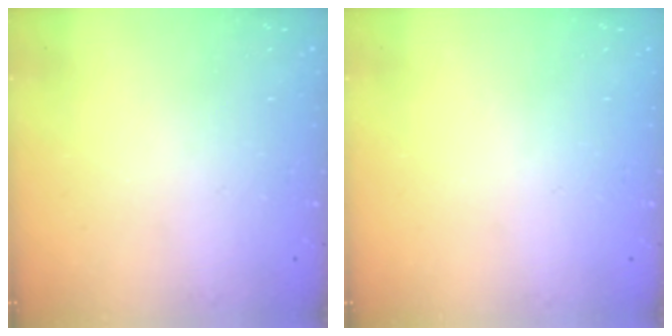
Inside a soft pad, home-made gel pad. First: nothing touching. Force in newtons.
{"total": 0.0}